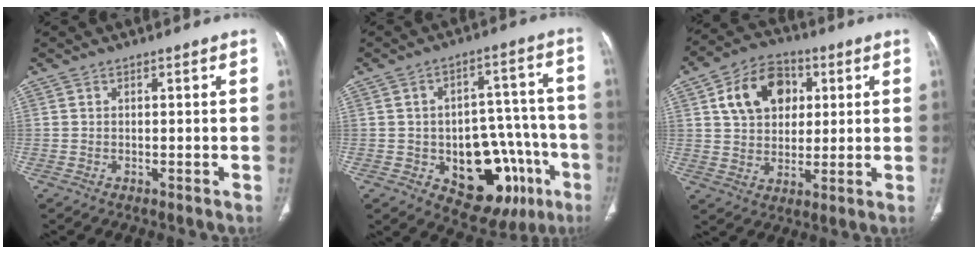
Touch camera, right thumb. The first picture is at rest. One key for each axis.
{"total": 19.5, "fx": -7.2, "fy": 11.7, "fz": 13.9, "tx": -0.141, "ty": 0.046, "tz": -0.080}
{"total": 13.1, "fx": 4.1, "fy": 9.6, "fz": 8.0, "tx": -0.104, "ty": 0.002, "tz": 0.066}